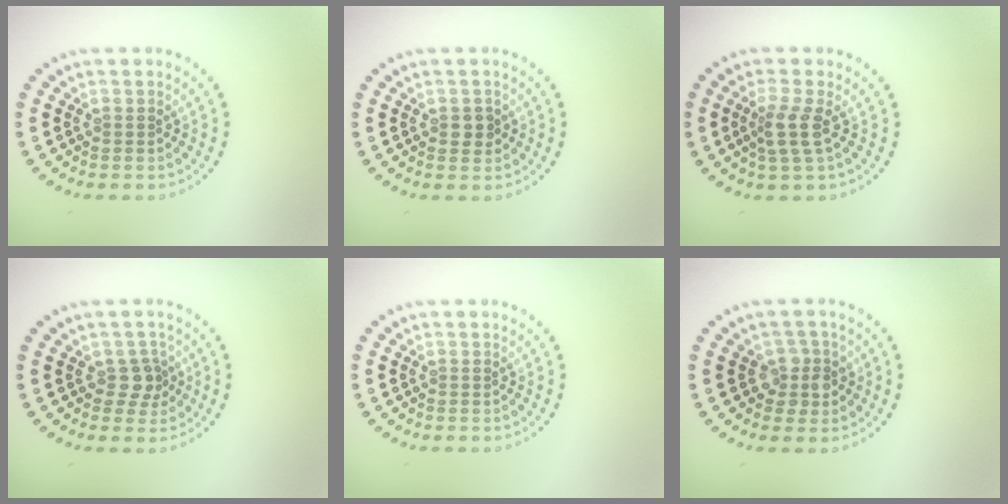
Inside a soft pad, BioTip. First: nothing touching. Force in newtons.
{"total": 1.4, "press": 1.4, "slide": 0.2}
{"total": 2.5, "press": 2.0, "slide": 1.4}
{"total": 1.7, "press": 1.4, "slide": 0.9}
{"total": 0.0}
{"total": 2.3, "press": 2.0, "slide": 1.1}